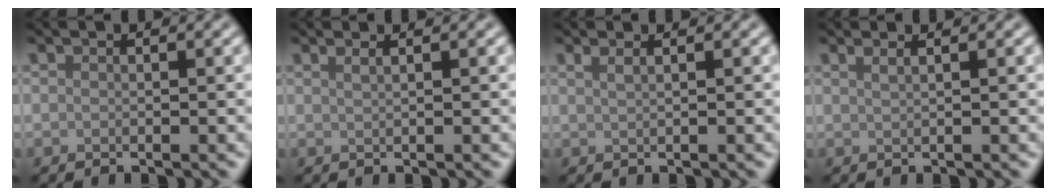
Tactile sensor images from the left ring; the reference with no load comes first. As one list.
[{"total": 1.8, "force": [1.1, 0.9, 1.1], "torque": [0.002, -0.003, -0.004]}, {"total": 1.8, "force": [1.1, 0.8, 1.1], "torque": [-0.006, -0.004, 0.004]}, {"total": 2.2, "force": [1.3, 1.1, 1.3], "torque": [0.001, 0.001, -0.005]}]